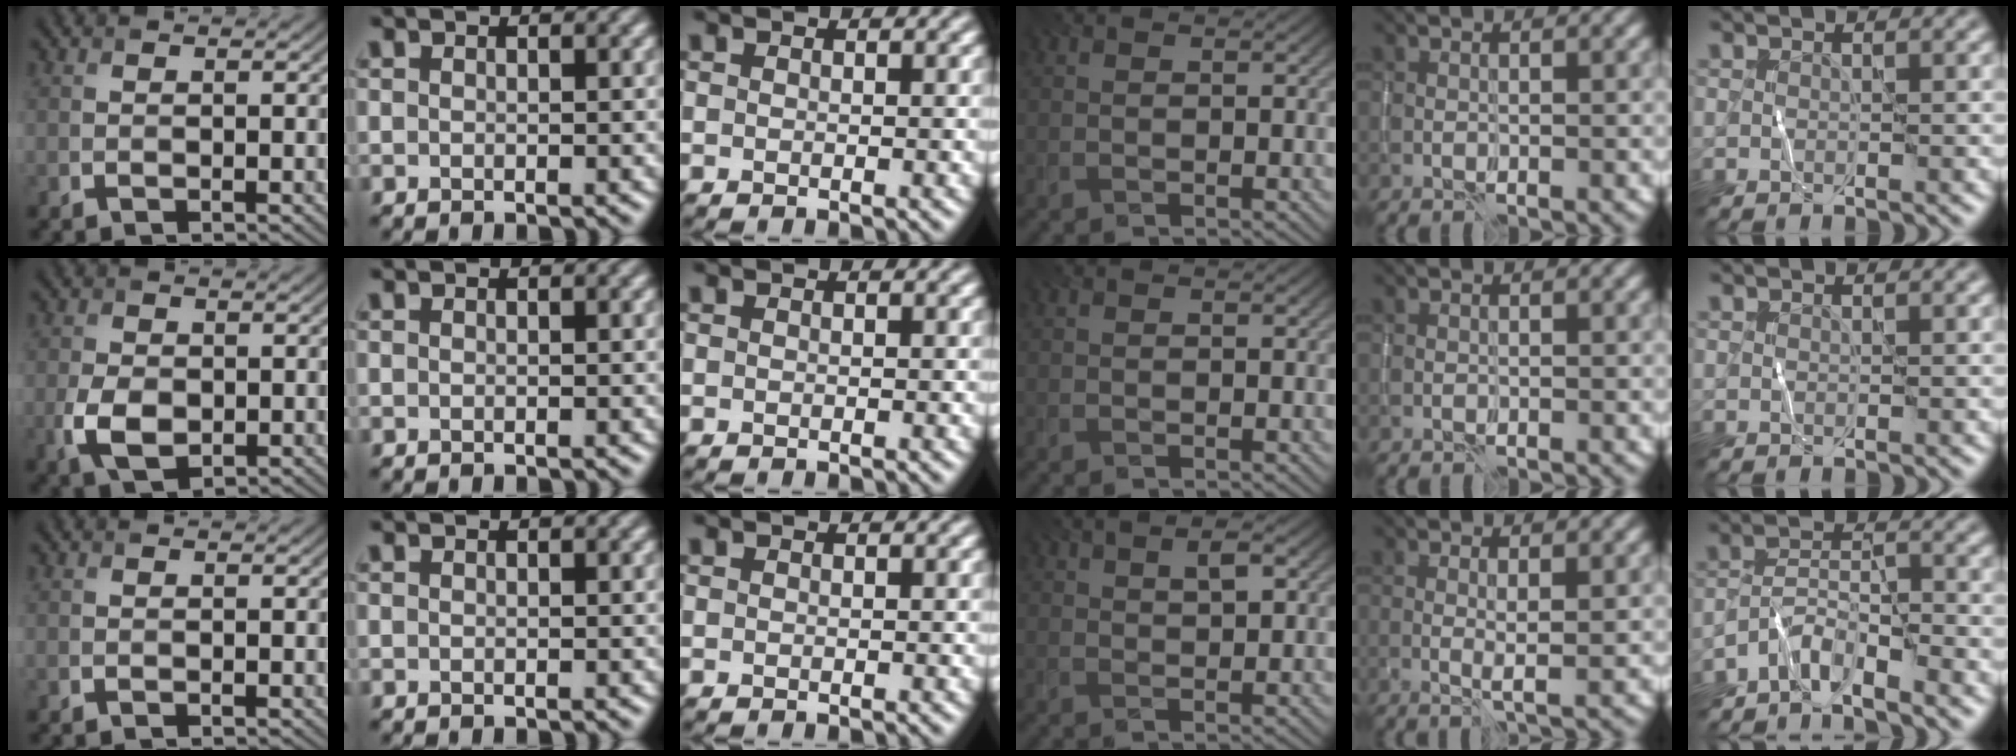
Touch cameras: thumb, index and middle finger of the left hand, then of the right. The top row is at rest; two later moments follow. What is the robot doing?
{"motion": "wipe", "object": "whiteboard"}